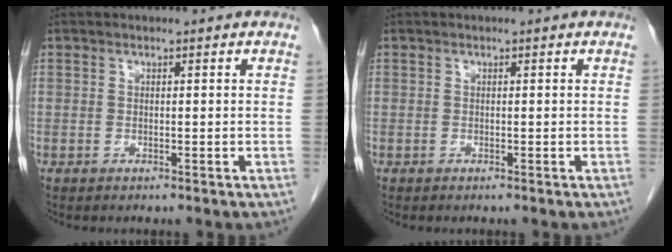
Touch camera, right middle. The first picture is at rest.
{"total": 0.0}